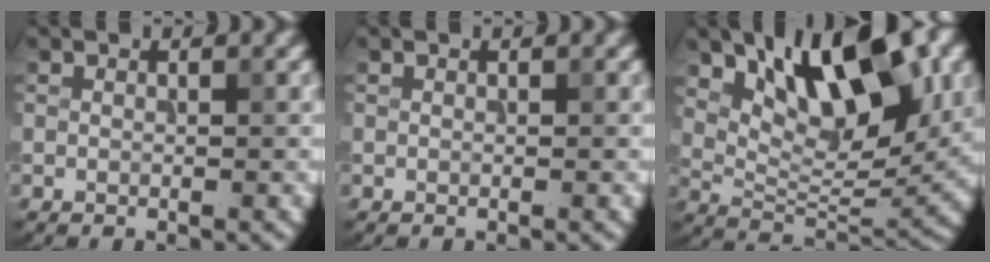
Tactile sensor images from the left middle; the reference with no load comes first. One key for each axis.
{"total": 0.0}
{"total": 10.5, "fx": 4.7, "fy": 4.7, "fz": 8.1, "tx": -0.124, "ty": -0.005, "tz": 0.083}